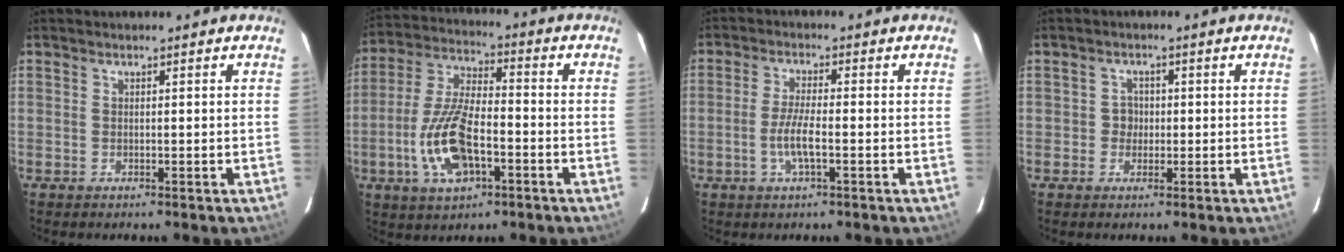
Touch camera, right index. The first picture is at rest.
{"total": 14.1, "force": [-4.8, 6.2, 11.8], "torque": [-0.252, -0.002, -0.086]}
{"total": 5.2, "force": [-1.8, 1.0, 4.8], "torque": [-0.098, -0.003, -0.035]}
{"total": 2.4, "force": [-0.5, 2.4, 0.3], "torque": [-0.002, 0.007, -0.008]}